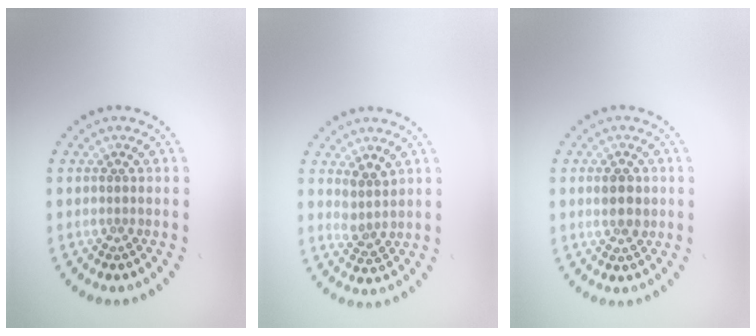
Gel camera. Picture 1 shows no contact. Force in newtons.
{"total": 2.0, "press": 1.6, "slide": 1.2}
{"total": 2.1, "press": 2.0, "slide": 0.2}